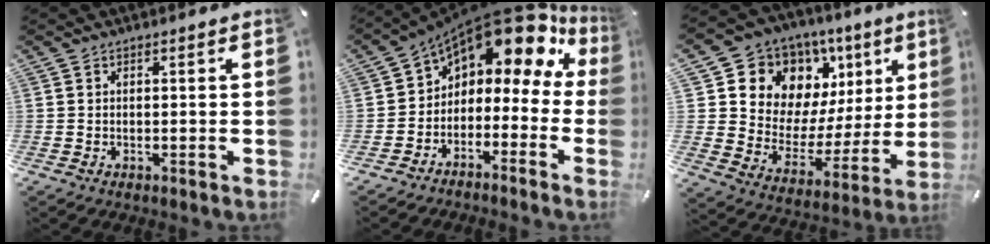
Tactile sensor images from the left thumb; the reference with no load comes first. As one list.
[{"total": 11.7, "force": [8.4, 5.0, 6.5], "torque": [-0.110, -0.075, 0.133]}, {"total": 11.5, "force": [7.0, 8.8, 2.4], "torque": [-0.033, -0.089, 0.125]}]